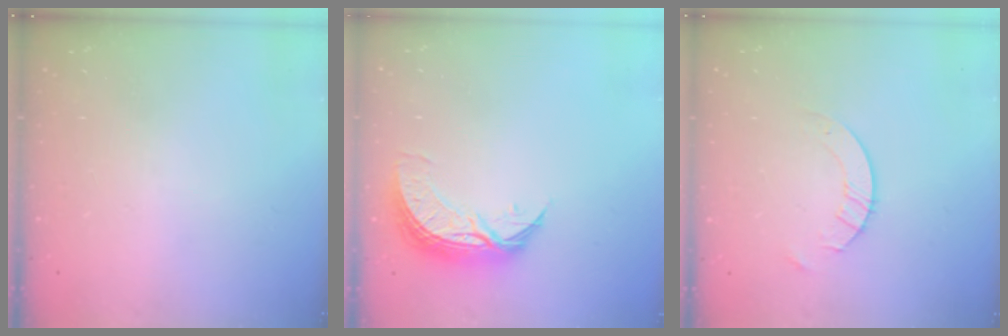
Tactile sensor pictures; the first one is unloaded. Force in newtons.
{"total": 8.8, "press": 8.8, "slide": 0.4}
{"total": 2.0, "press": 2.0, "slide": 0.2}